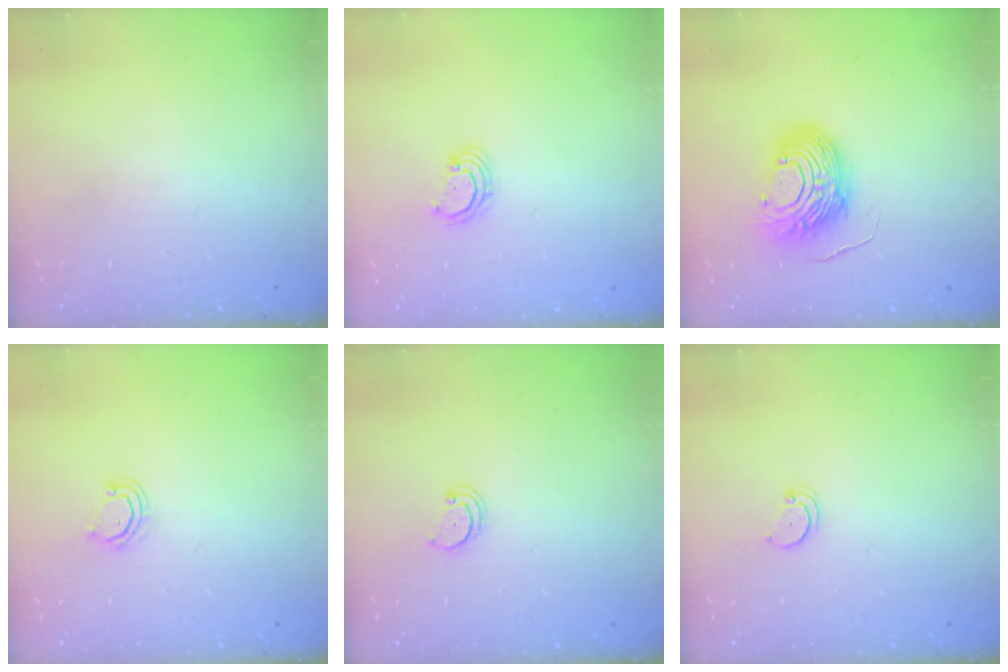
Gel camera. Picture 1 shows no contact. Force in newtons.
{"total": 3.2, "press": 3.2, "slide": 0.3}
{"total": 12.4, "press": 12.3, "slide": 1.0}
{"total": 3.5, "press": 3.4, "slide": 0.3}
{"total": 2.4, "press": 2.3, "slide": 0.5}
{"total": 2.7, "press": 2.7, "slide": 0.2}